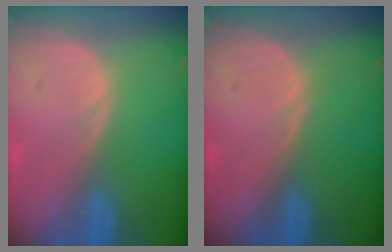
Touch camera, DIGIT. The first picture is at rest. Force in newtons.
{"total": 0.0}